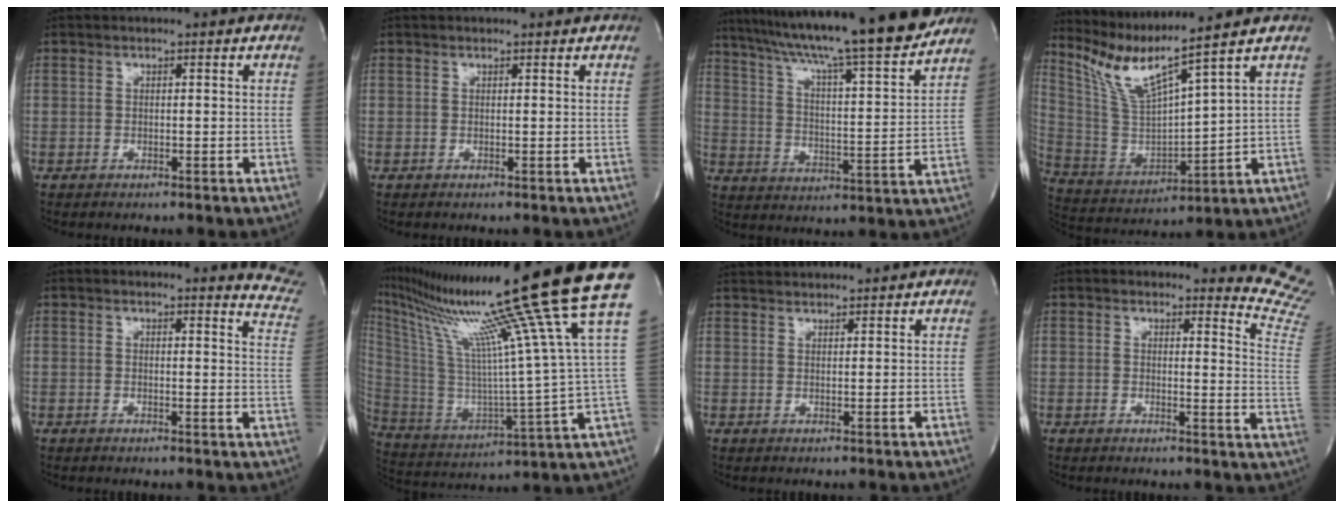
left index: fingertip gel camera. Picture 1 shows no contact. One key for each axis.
{"total": 0.6, "fx": 0.5, "fy": 0.1, "fz": 0.0, "tx": -0.004, "ty": 0.012, "tz": 0.011}
{"total": 23.3, "fx": 20.0, "fy": -0.1, "fz": 12.0, "tx": -0.203, "ty": -0.016, "tz": 0.295}
{"total": 10.8, "fx": 8.8, "fy": -1.9, "fz": 6.0, "tx": -0.122, "ty": -0.012, "tz": 0.181}
{"total": 7.1, "fx": 7.1, "fy": -0.1, "fz": -0.2, "tx": 0.012, "ty": -0.089, "tz": 0.043}
{"total": 28.8, "fx": 22.1, "fy": -3.9, "fz": 18.0, "tx": -0.327, "ty": -0.063, "tz": 0.348}
{"total": 6.8, "fx": 6.6, "fy": 0.4, "fz": 1.5, "tx": -0.029, "ty": 0.037, "tz": 0.098}
{"total": 9.7, "fx": 9.7, "fy": -0.5, "fz": -0.4, "tx": 0.024, "ty": -0.145, "tz": 0.067}